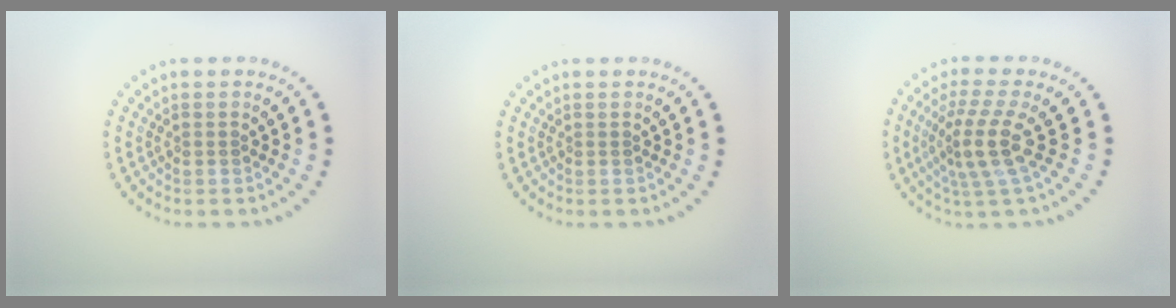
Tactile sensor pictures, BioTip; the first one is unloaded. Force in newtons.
{"total": 0.0}
{"total": 3.9, "press": 2.9, "slide": 2.6}